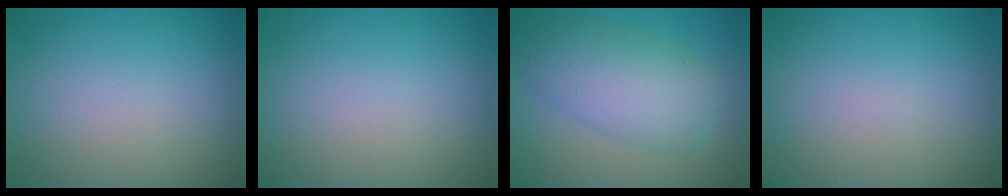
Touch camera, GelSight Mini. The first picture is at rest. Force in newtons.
{"total": 0.0}
{"total": 6.8, "press": 6.8, "slide": 0.1}
{"total": 0.0}